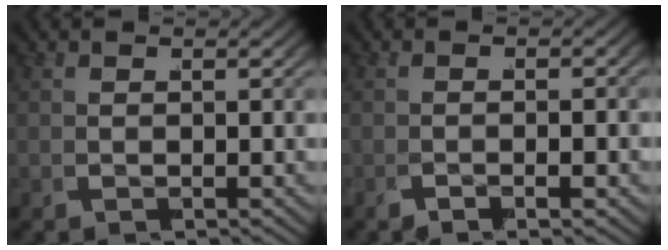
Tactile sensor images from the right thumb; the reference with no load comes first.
{"total": 2.1, "force": [-1.4, 0.9, 1.3], "torque": [-0.033, 0.005, -0.031]}